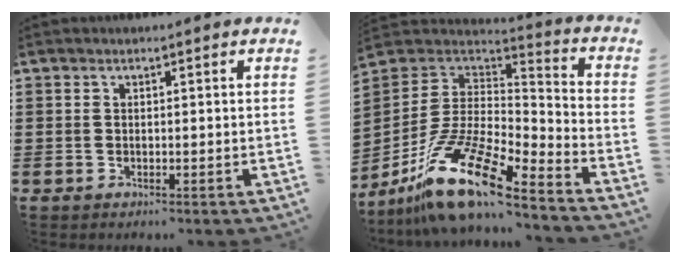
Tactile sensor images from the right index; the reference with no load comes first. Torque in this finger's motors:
{"motor_torque": [2.14, 0.00, 1.05, 0.21]}